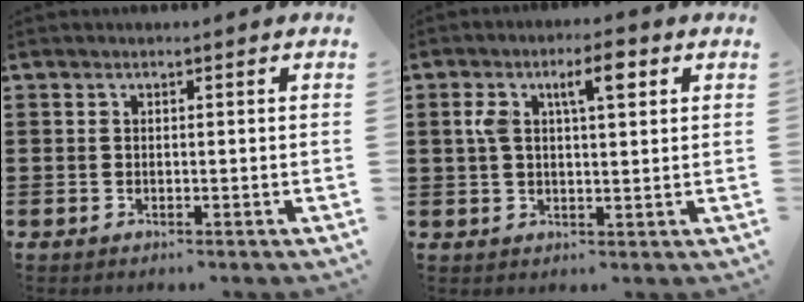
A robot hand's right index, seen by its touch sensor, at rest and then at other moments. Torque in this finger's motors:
{"motor_torque": [0.54, 0.24, 0.40, 0.13]}